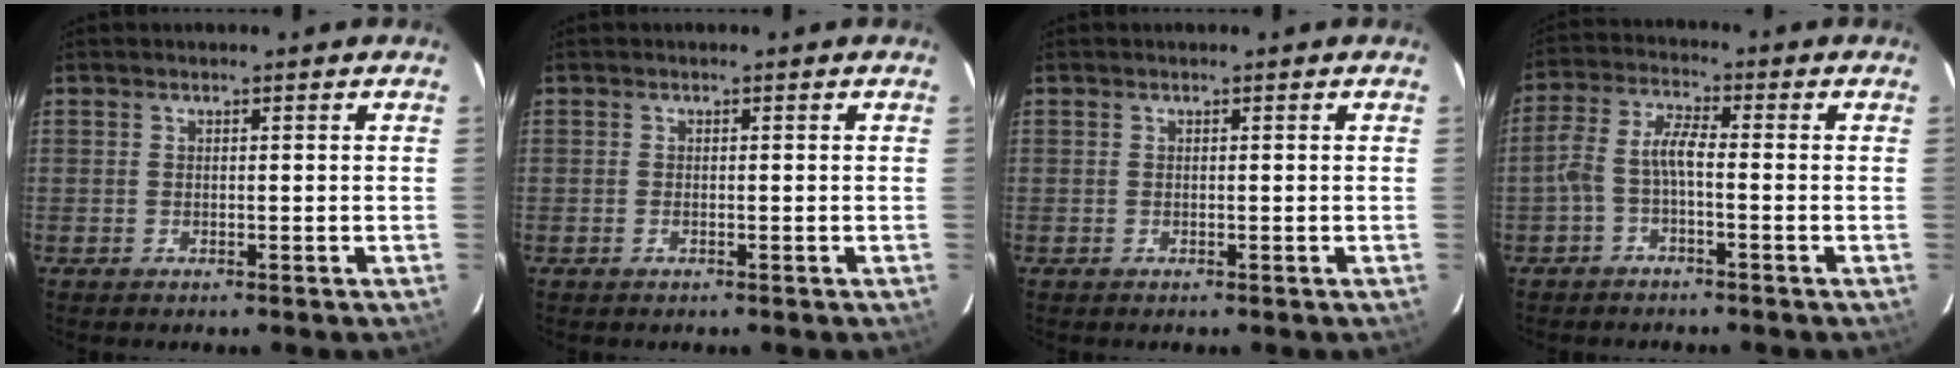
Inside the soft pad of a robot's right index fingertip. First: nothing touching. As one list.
[{"total": 0.5, "force": [-0.3, 0.2, 0.4], "torque": [-0.006, 0.001, -0.006]}, {"total": 0.0}, {"total": 5.0, "force": [-1.8, 1.5, 4.4], "torque": [-0.107, 0.019, -0.038]}]